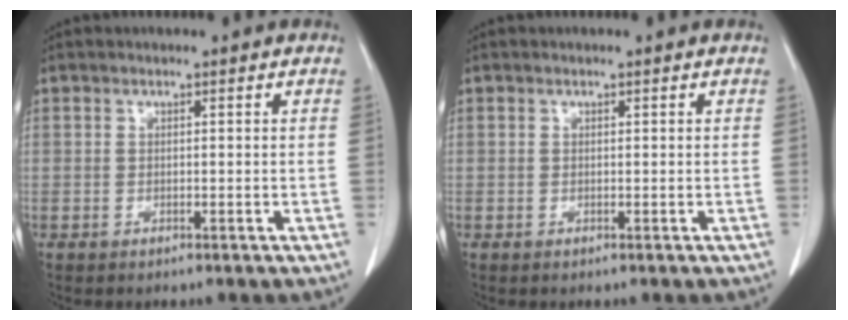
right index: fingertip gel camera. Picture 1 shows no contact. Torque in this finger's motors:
{"motor_torque": [0.04, -0.04, -0.01, 0.00]}